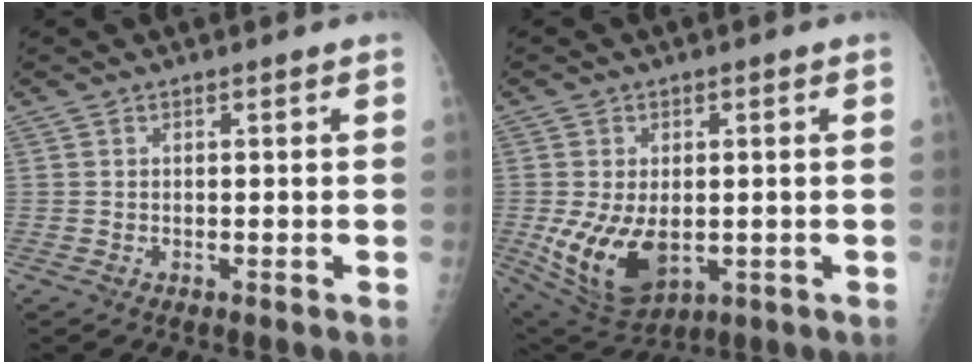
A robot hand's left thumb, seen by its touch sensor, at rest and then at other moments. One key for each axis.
{"total": 12.5, "fx": -2.1, "fy": 7.6, "fz": 9.7, "tx": -0.167, "ty": -0.008, "tz": -0.014}